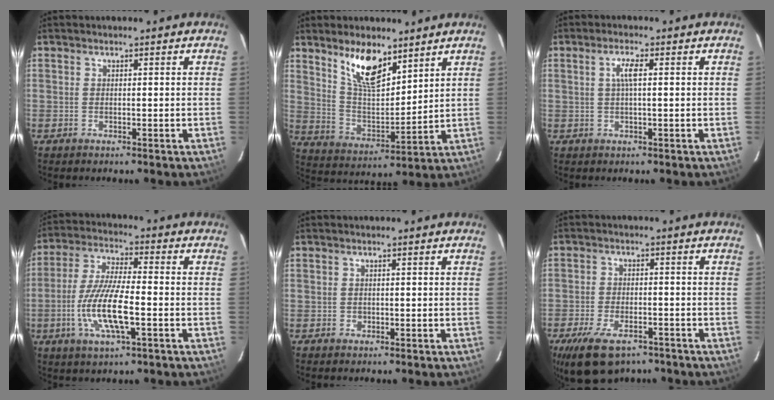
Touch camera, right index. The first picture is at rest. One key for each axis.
{"total": 11.9, "fx": 8.1, "fy": 4.5, "fz": 7.5, "tx": -0.134, "ty": -0.003, "tz": 0.160}
{"total": 2.9, "fx": 0.5, "fy": 0.3, "fz": 2.8, "tx": -0.057, "ty": 0.004, "tz": 0.009}
{"total": 12.7, "fx": -3.6, "fy": 2.9, "fz": 11.8, "tx": -0.242, "ty": -0.007, "tz": -0.071}
{"total": 0.7, "fx": -0.2, "fy": 0.7, "fz": 0.1, "tx": 0.002, "ty": 0.000, "tz": -0.001}
{"total": 12.6, "fx": -8.5, "fy": 6.1, "fz": 7.1, "tx": -0.163, "ty": -0.023, "tz": -0.141}